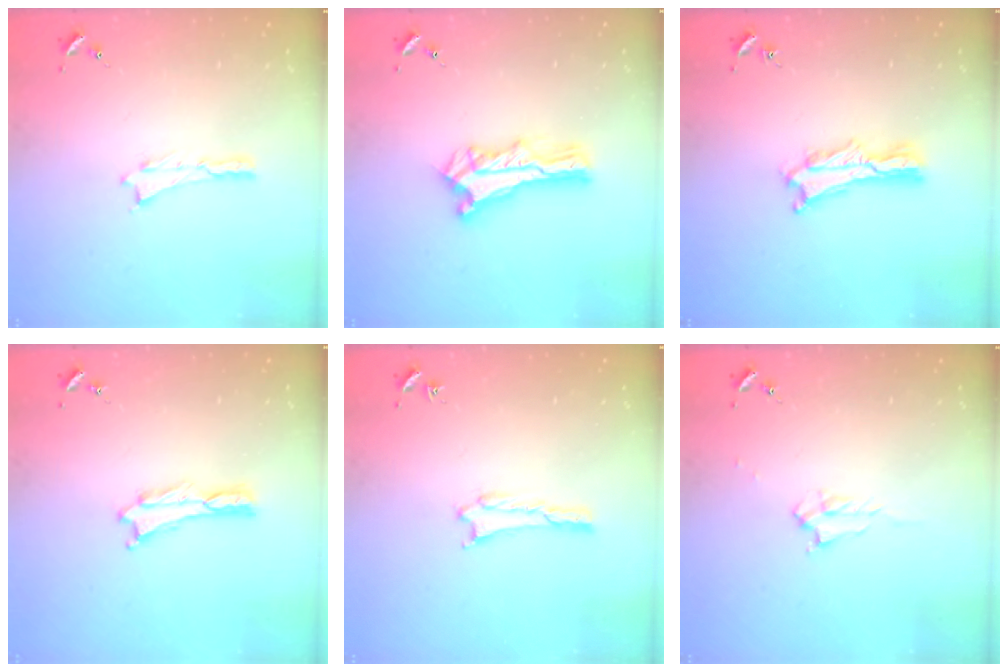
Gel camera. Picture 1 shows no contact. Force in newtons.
{"total": 3.2, "press": 3.2, "slide": 0.3}
{"total": 2.1, "press": 2.1, "slide": 0.3}
{"total": 0.0}
{"total": 0.9, "press": 0.8, "slide": 0.1}
{"total": 1.7, "press": 1.6, "slide": 0.2}